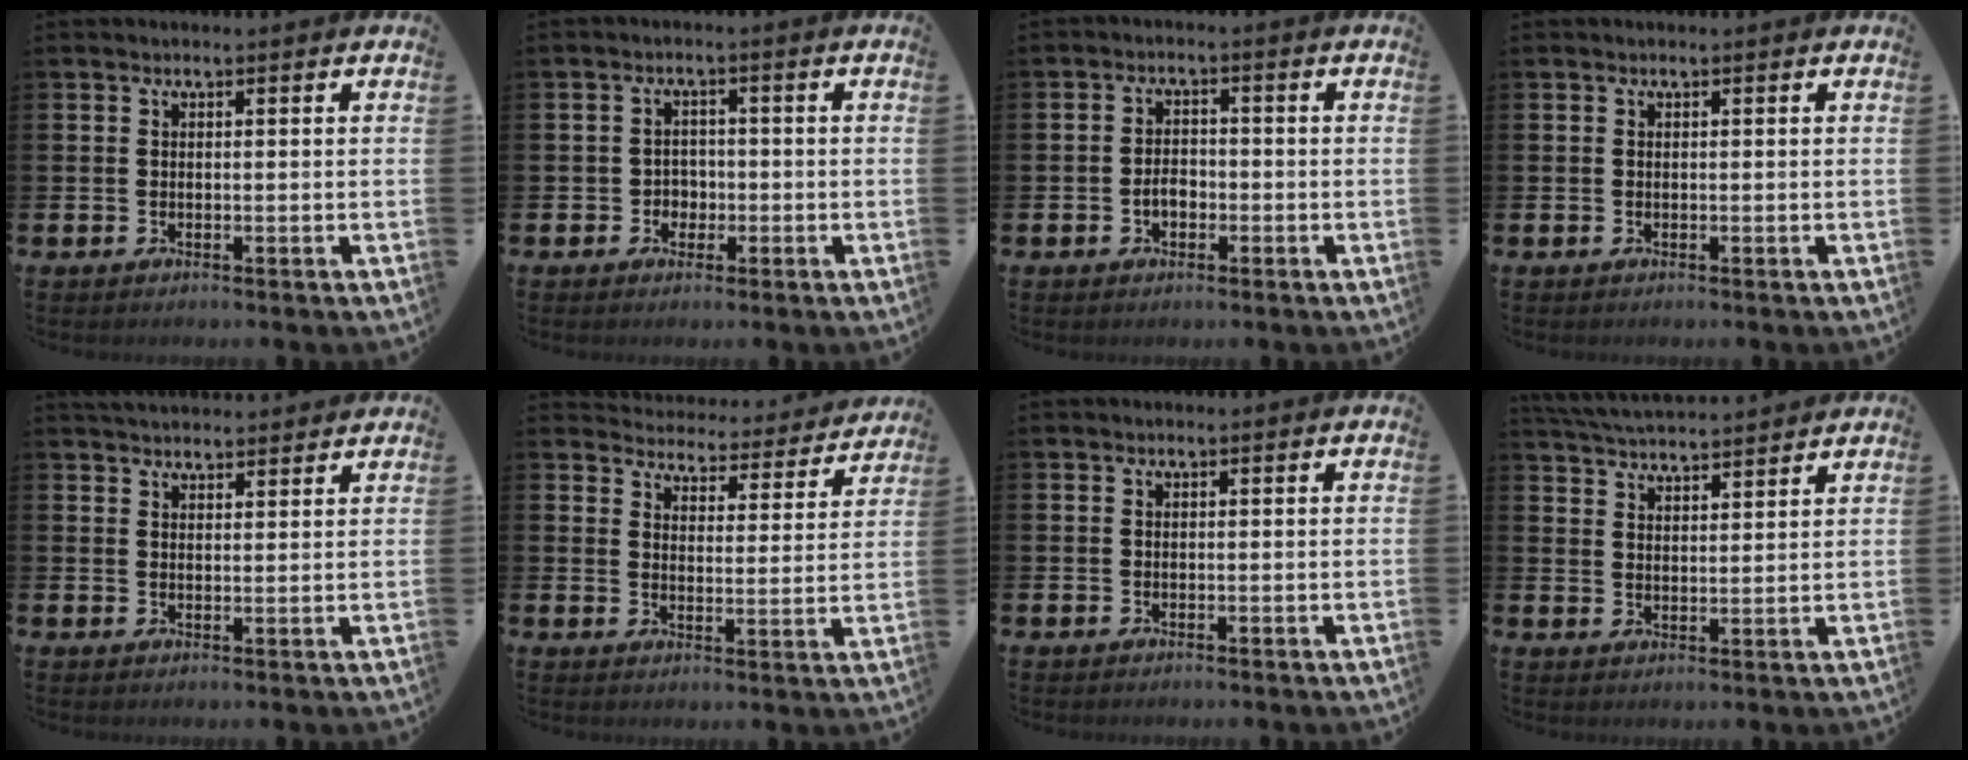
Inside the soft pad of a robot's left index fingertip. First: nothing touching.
{"total": 2.3, "force": [-0.7, 2.1, 0.6], "torque": [-0.015, 0.005, -0.019]}
{"total": 2.4, "force": [-0.8, 1.7, 1.6], "torque": [-0.020, 0.001, -0.020]}
{"total": 0.0}
{"total": 3.3, "force": [3.3, 0.5, 0.2], "torque": [-0.008, -0.014, 0.061]}
{"total": 4.5, "force": [4.5, 0.8, 0.0], "torque": [-0.011, -0.046, 0.072]}
{"total": 0.0}
{"total": 4.8, "force": [4.8, 0.1, 0.4], "torque": [-0.027, -0.027, 0.086]}